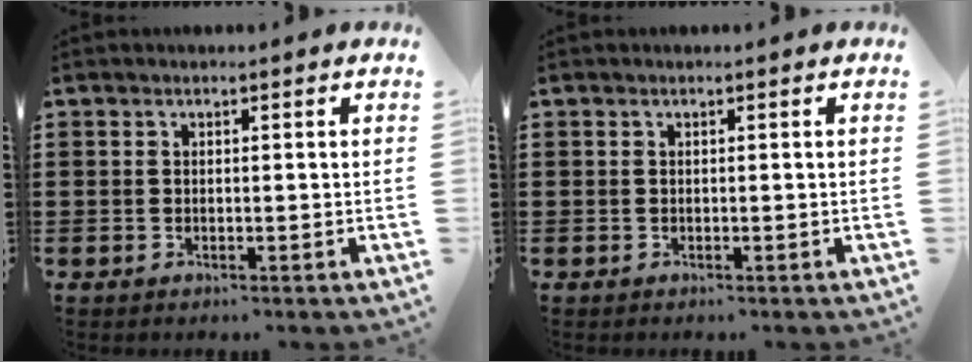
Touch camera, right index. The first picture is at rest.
{"total": 0.0}